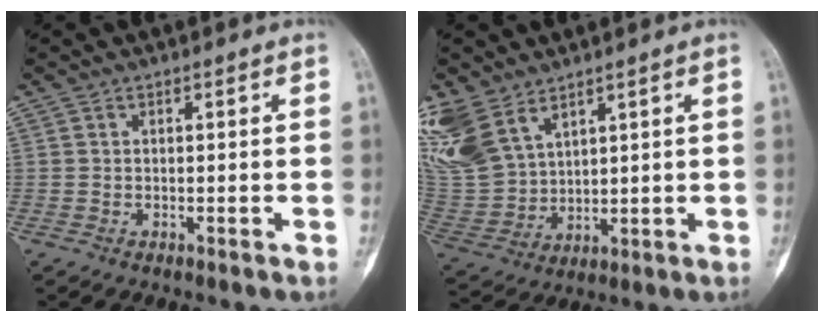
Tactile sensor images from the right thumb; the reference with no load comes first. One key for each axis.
{"total": 15.3, "fx": 9.2, "fy": 9.3, "fz": 8.1, "tx": -0.185, "ty": -0.022, "tz": 0.203}